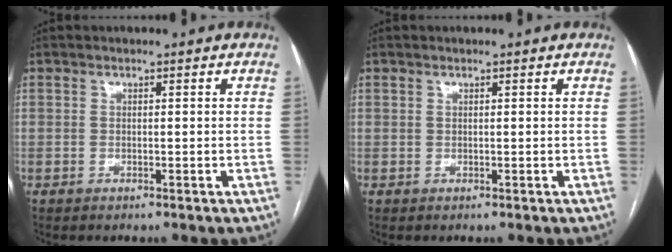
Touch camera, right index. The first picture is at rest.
{"total": 0.0}